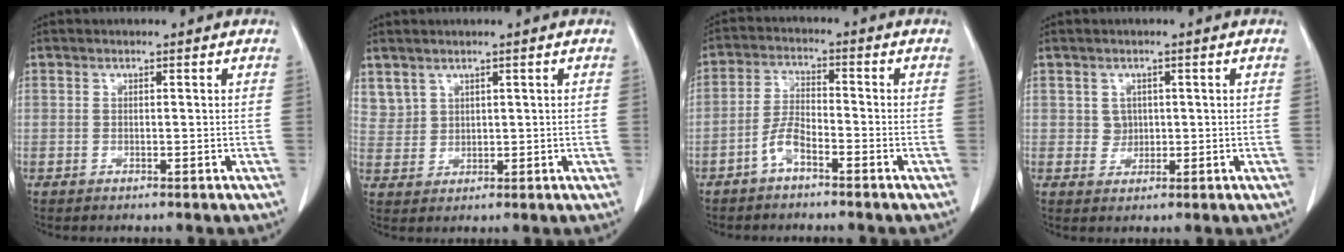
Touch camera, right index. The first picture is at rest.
{"total": 3.8, "force": [2.7, 2.6, 0.4], "torque": [-0.004, 0.004, 0.063]}
{"total": 4.3, "force": [-2.8, 1.3, 3.0], "torque": [-0.065, 0.010, -0.056]}
{"total": 2.0, "force": [0.4, 1.8, 0.6], "torque": [-0.006, -0.001, 0.008]}